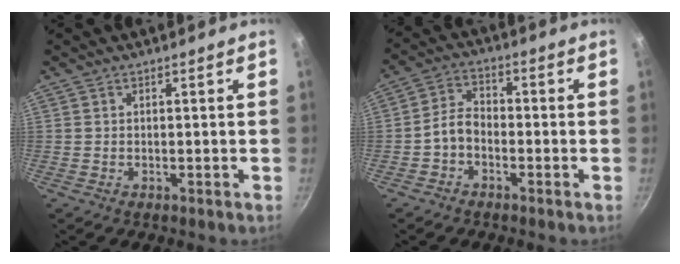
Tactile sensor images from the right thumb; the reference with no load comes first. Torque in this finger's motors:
{"motor_torque": [-0.03, 0.08, 0.22, -0.40, 0.02]}